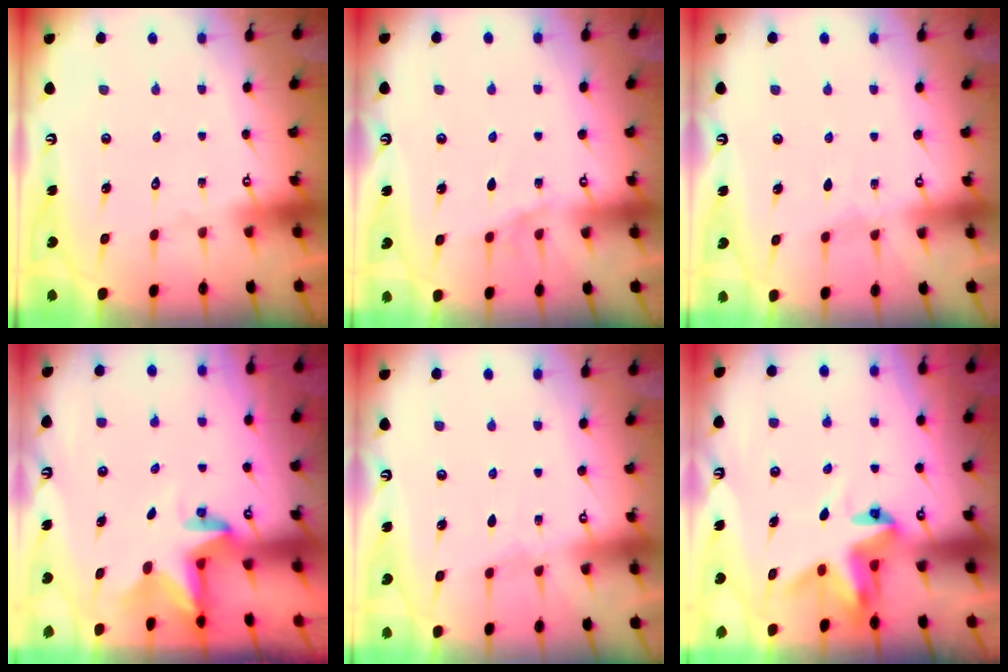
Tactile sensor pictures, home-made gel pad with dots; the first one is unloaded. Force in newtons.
{"total": 6.0, "press": 5.3, "slide": 2.8}
{"total": 2.0, "press": 2.0, "slide": 0.3}
{"total": 2.8, "press": 2.8, "slide": 0.2}
{"total": 2.0, "press": 2.0, "slide": 0.3}
{"total": 5.3, "press": 5.3, "slide": 0.2}